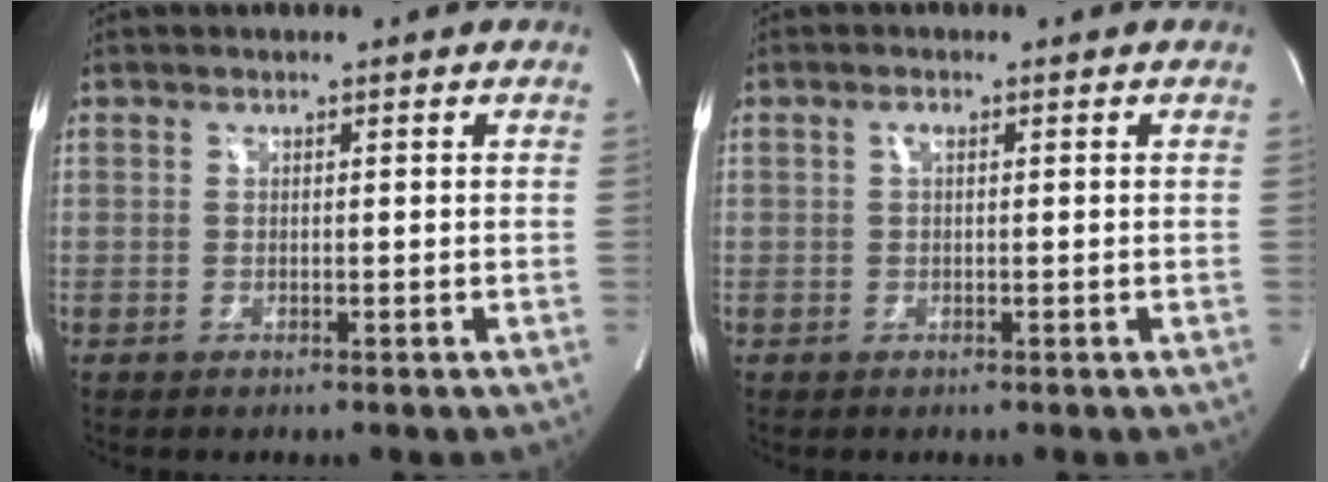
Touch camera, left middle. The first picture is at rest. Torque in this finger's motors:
{"motor_torque": [0.38, -0.22, 0.09, 0.04]}